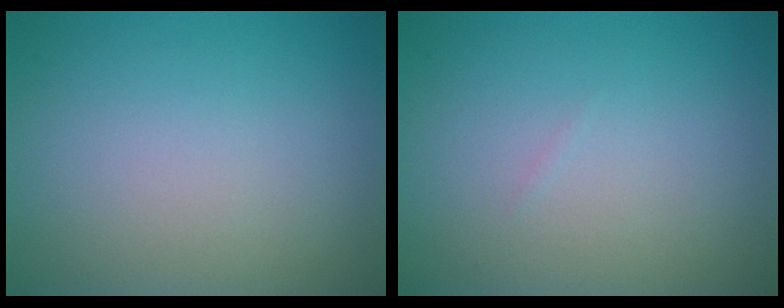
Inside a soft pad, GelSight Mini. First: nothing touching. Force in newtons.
{"total": 0.0}